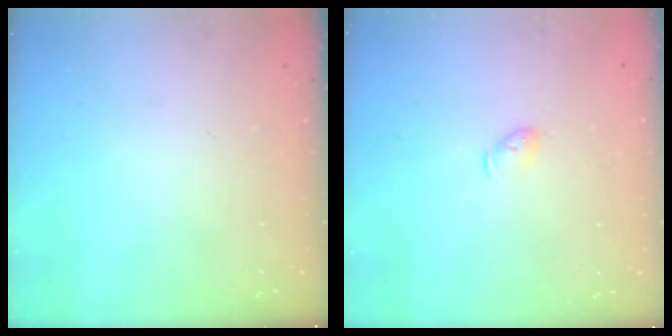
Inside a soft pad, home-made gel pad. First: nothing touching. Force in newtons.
{"total": 3.7, "press": 3.6, "slide": 0.7}